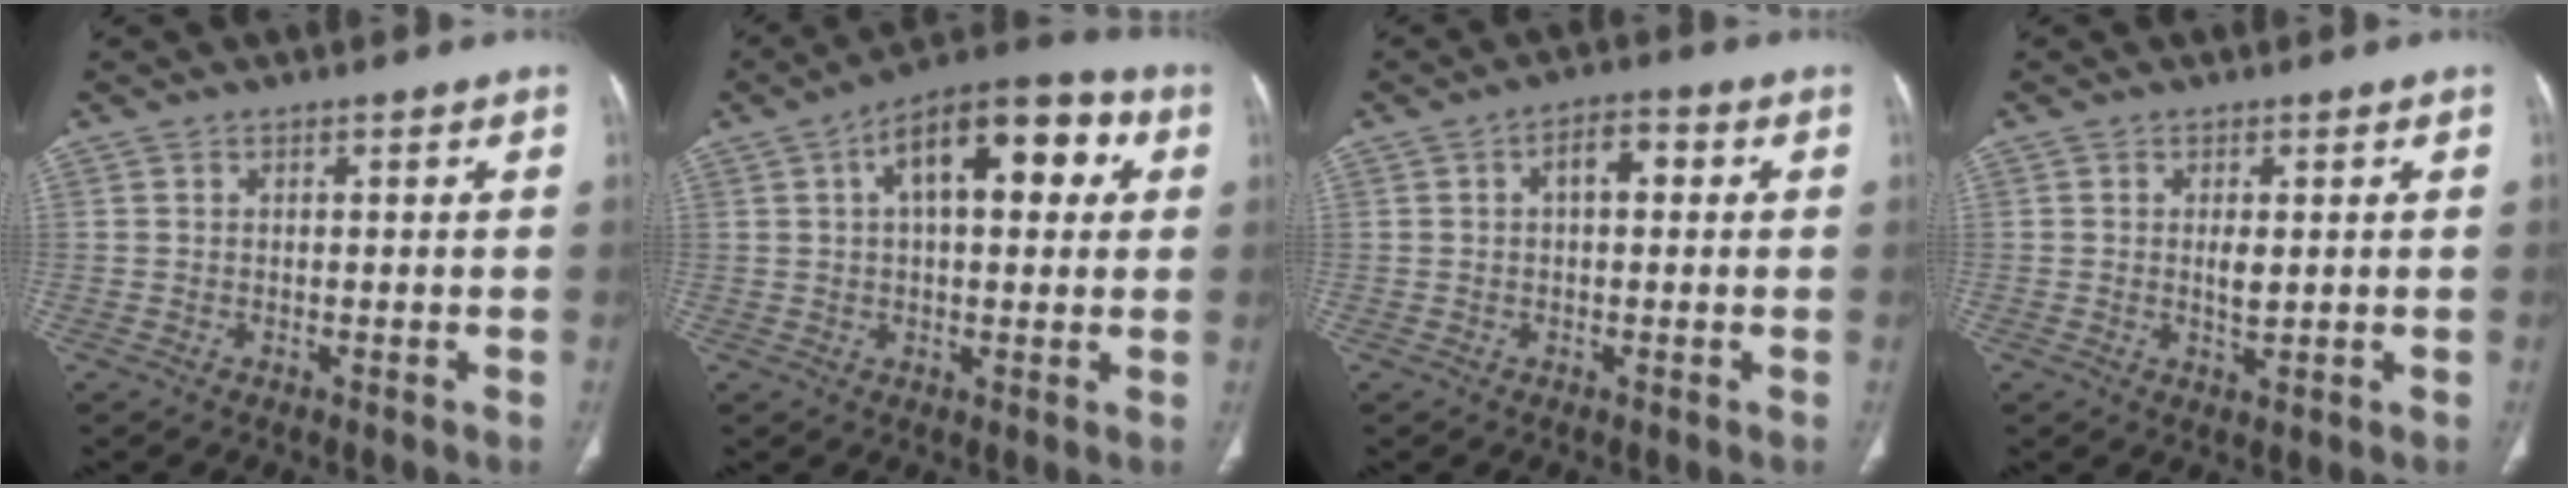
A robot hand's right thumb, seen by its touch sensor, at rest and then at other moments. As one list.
[{"total": 16.0, "force": [4.6, 7.7, 13.3], "torque": [-0.167, 0.028, 0.061]}, {"total": 4.5, "force": [0.8, 2.4, 3.7], "torque": [-0.052, 0.016, 0.006]}, {"total": 2.5, "force": [0.3, 1.0, 2.3], "torque": [-0.041, -0.005, 0.007]}]